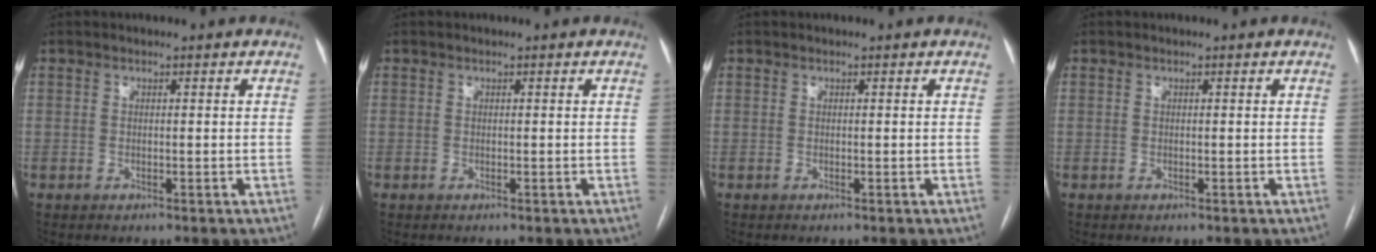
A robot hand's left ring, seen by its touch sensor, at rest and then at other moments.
{"total": 0.0}
{"total": 0.0}
{"total": 0.0}